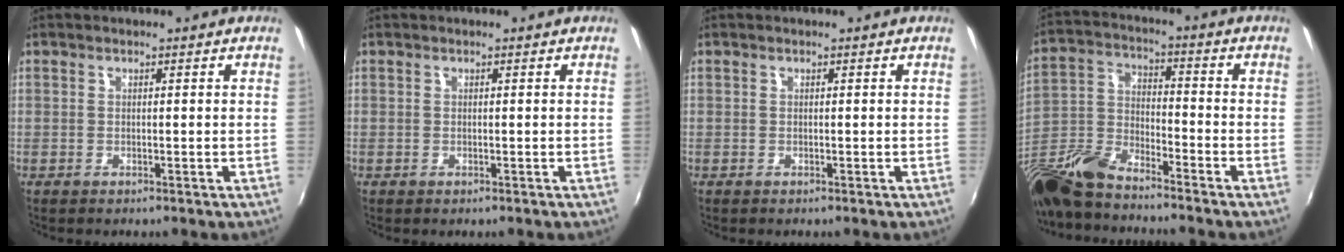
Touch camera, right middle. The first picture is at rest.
{"total": 0.0}
{"total": 0.0}
{"total": 13.9, "force": [-10.9, 3.9, 7.7], "torque": [-0.175, -0.021, -0.221]}